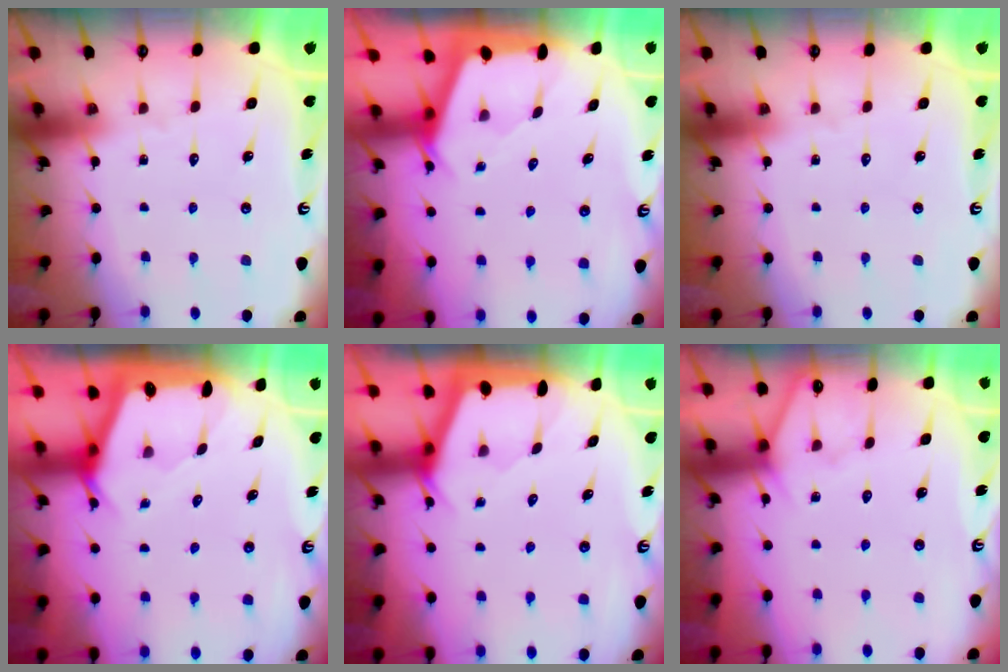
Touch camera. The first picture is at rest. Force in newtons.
{"total": 2.4, "press": 2.4, "slide": 0.3}
{"total": 0.0}
{"total": 2.4, "press": 2.4, "slide": 0.3}
{"total": 3.6, "press": 3.6, "slide": 0.2}
{"total": 5.2, "press": 5.1, "slide": 0.6}